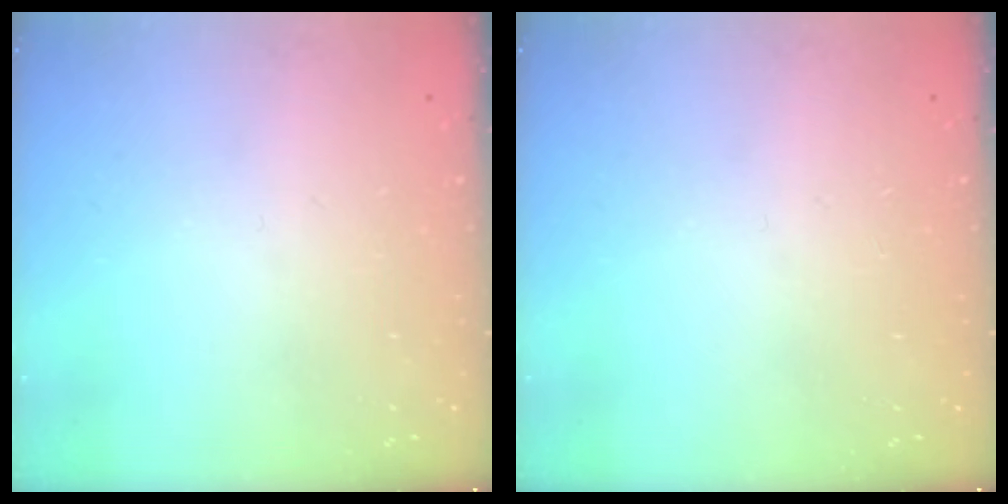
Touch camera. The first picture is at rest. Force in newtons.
{"total": 0.0}